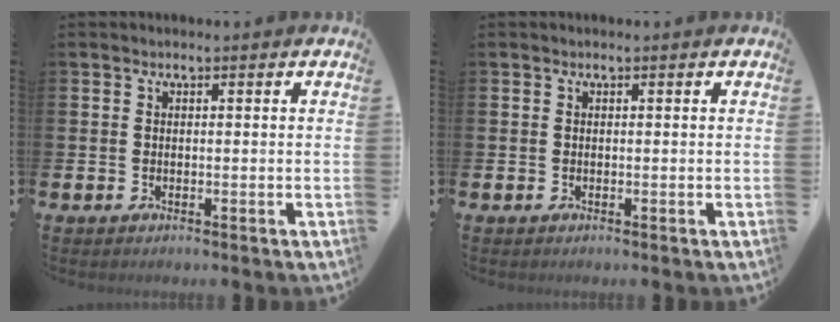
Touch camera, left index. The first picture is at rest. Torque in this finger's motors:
{"motor_torque": [0.00, 0.00, 0.00, 0.00]}